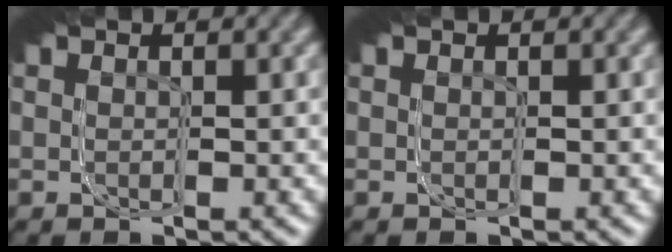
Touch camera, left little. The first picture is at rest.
{"total": 0.0}